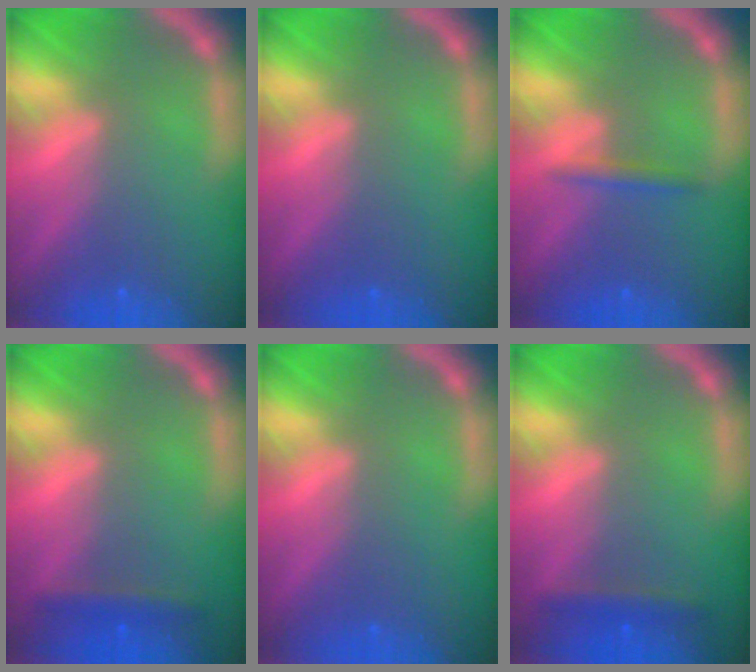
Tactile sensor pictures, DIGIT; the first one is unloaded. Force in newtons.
{"total": 0.0}
{"total": 1.4}
{"total": 1.9}
{"total": 0.0}
{"total": 1.9}